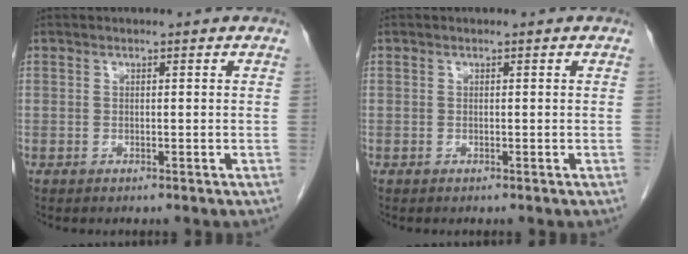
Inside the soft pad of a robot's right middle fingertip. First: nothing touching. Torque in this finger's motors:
{"motor_torque": [0.57, -0.57, 0.02, -0.01]}